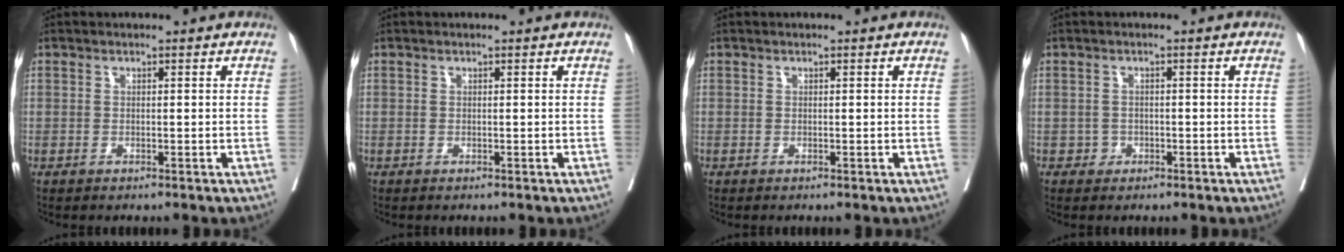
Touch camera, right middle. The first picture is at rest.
{"total": 0.0}
{"total": 0.0}
{"total": 1.3, "force": [-0.6, 1.1, 0.1], "torque": [0.005, 0.006, -0.012]}